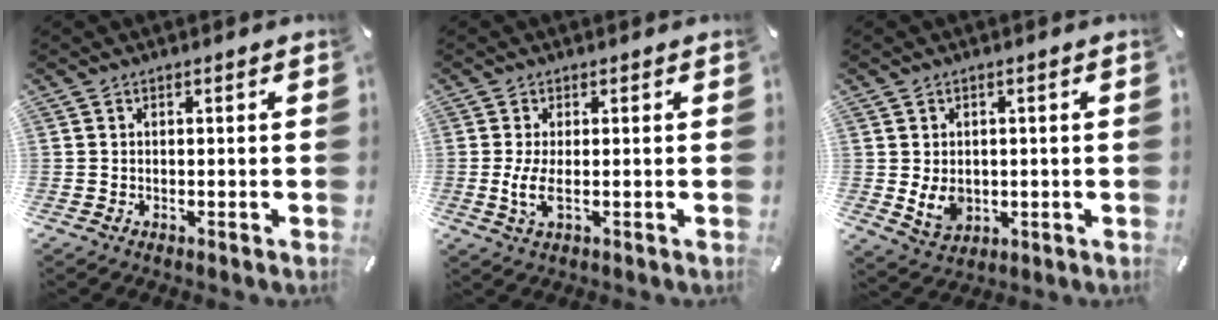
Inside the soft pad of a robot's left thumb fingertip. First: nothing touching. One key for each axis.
{"total": 4.7, "fx": -0.3, "fy": 1.4, "fz": 4.5, "tx": -0.107, "ty": -0.012, "tz": -0.011}
{"total": 6.1, "fx": 0.0, "fy": 5.0, "fz": 3.5, "tx": -0.069, "ty": -0.003, "tz": 0.000}